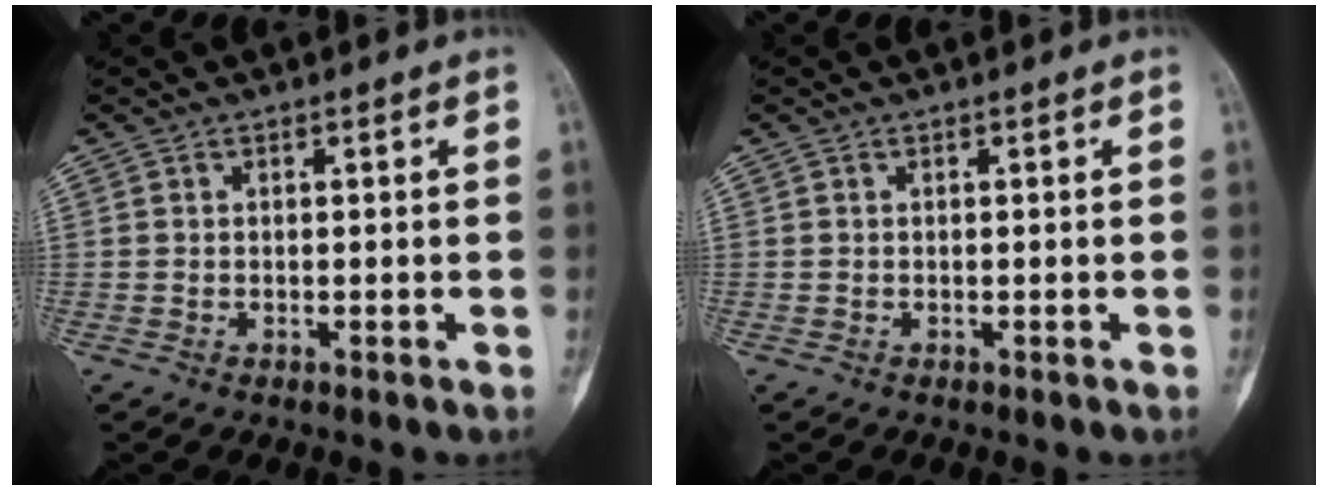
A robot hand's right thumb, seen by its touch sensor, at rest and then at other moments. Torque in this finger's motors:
{"motor_torque": [0.30, 0.28, 0.06, 0.02, 0.02]}